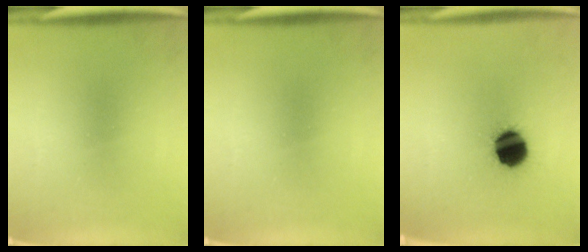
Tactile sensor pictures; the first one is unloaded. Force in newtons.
{"total": 0.0}
{"total": 12.1}